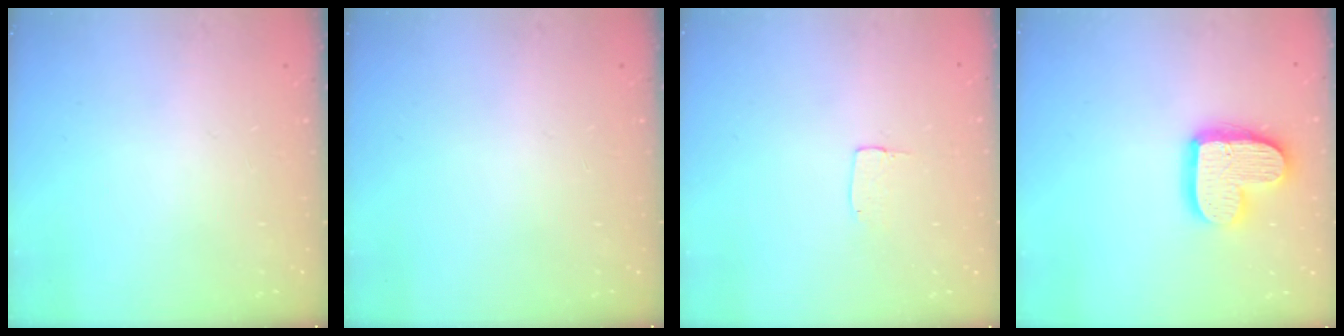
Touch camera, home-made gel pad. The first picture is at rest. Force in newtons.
{"total": 0.0}
{"total": 3.9, "press": 3.9, "slide": 0.1}
{"total": 15.6, "press": 15.5, "slide": 1.3}